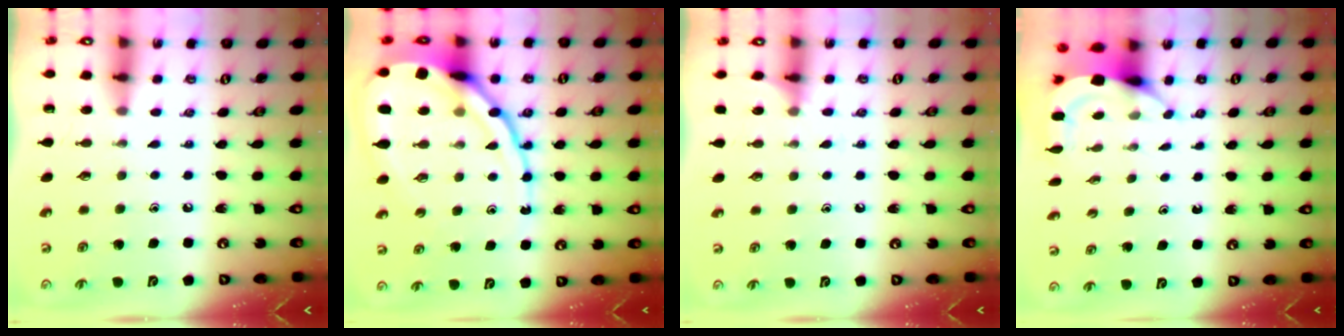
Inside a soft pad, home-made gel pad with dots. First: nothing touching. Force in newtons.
{"total": 16.9, "press": 16.8, "slide": 1.5}
{"total": 4.7, "press": 4.7, "slide": 0.6}
{"total": 4.6, "press": 4.6, "slide": 0.3}